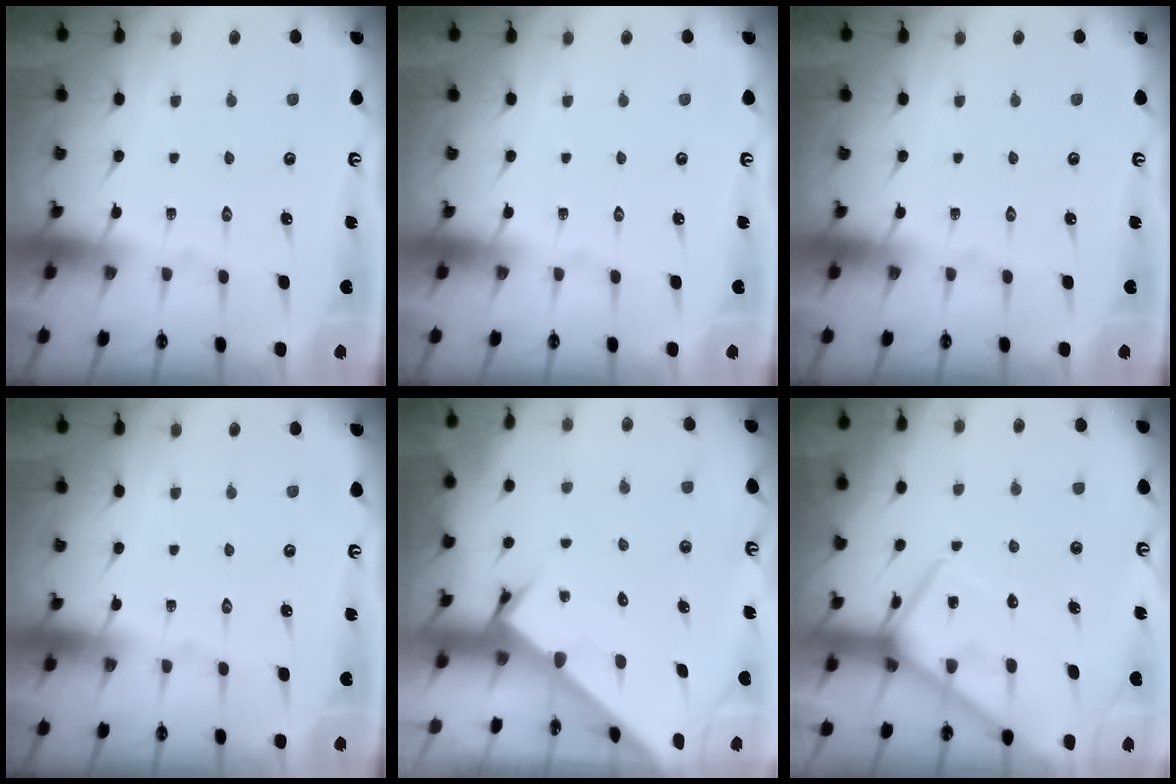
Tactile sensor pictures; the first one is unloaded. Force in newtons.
{"total": 0.0}
{"total": 0.0}
{"total": 0.0}
{"total": 2.1, "press": 2.1, "slide": 0.1}
{"total": 9.7, "press": 9.7, "slide": 1.1}